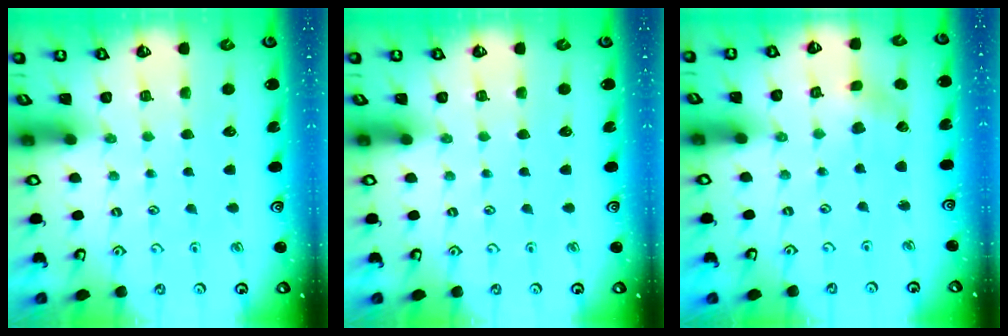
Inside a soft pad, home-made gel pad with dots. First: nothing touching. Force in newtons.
{"total": 0.0}
{"total": 2.3, "press": 2.3, "slide": 0.6}